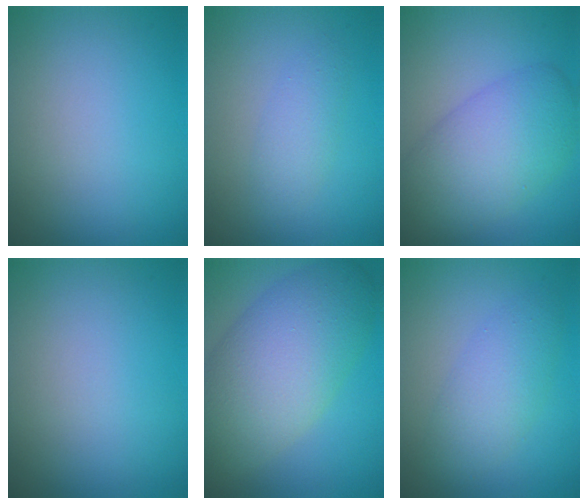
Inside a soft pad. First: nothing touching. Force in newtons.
{"total": 2.0, "press": 2.0, "slide": 0.1}
{"total": 7.4, "press": 7.3, "slide": 0.3}
{"total": 0.0}
{"total": 9.9, "press": 9.9, "slide": 0.6}
{"total": 3.6, "press": 3.6, "slide": 0.2}